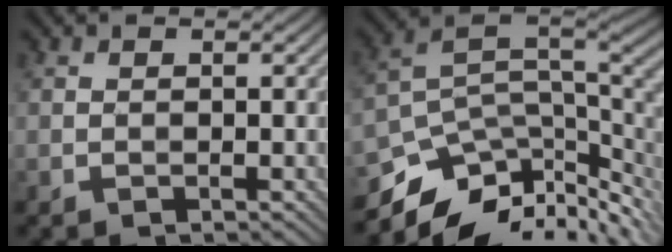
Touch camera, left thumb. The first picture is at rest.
{"total": 11.6, "force": [-6.4, 6.4, 7.4], "torque": [-0.156, -0.021, -0.101]}